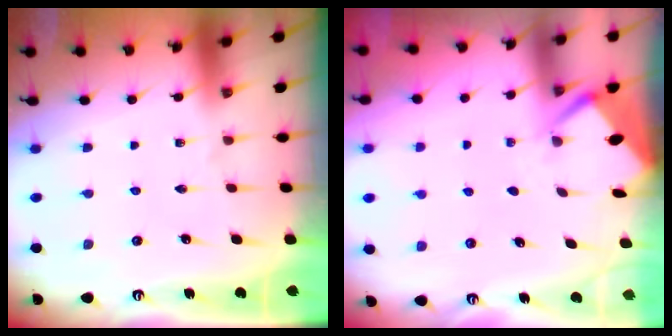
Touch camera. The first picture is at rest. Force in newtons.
{"total": 2.6, "press": 2.6, "slide": 0.4}